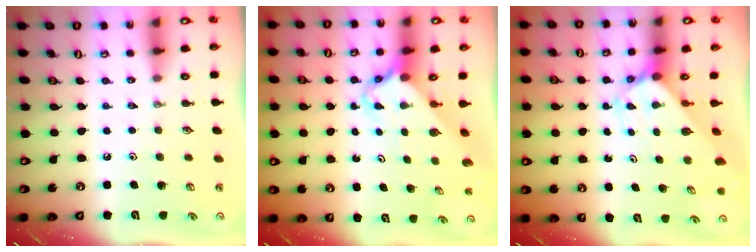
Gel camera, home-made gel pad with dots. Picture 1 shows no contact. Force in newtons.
{"total": 2.8, "press": 2.8, "slide": 0.2}
{"total": 2.3, "press": 2.3, "slide": 0.2}